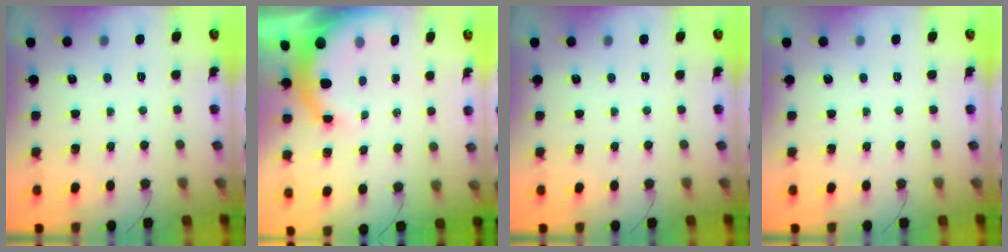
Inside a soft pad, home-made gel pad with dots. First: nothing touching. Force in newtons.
{"total": 7.9, "press": 7.8, "slide": 1.3}
{"total": 0.0}
{"total": 0.0}